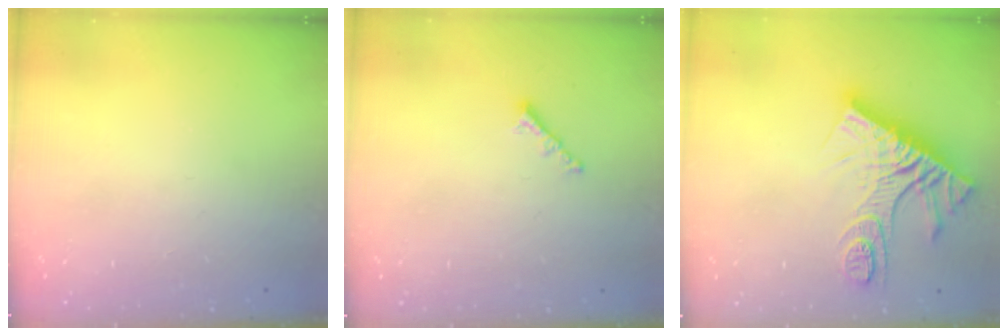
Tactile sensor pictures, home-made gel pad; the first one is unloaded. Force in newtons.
{"total": 1.8, "press": 1.7, "slide": 0.5}
{"total": 15.8, "press": 15.8, "slide": 1.4}